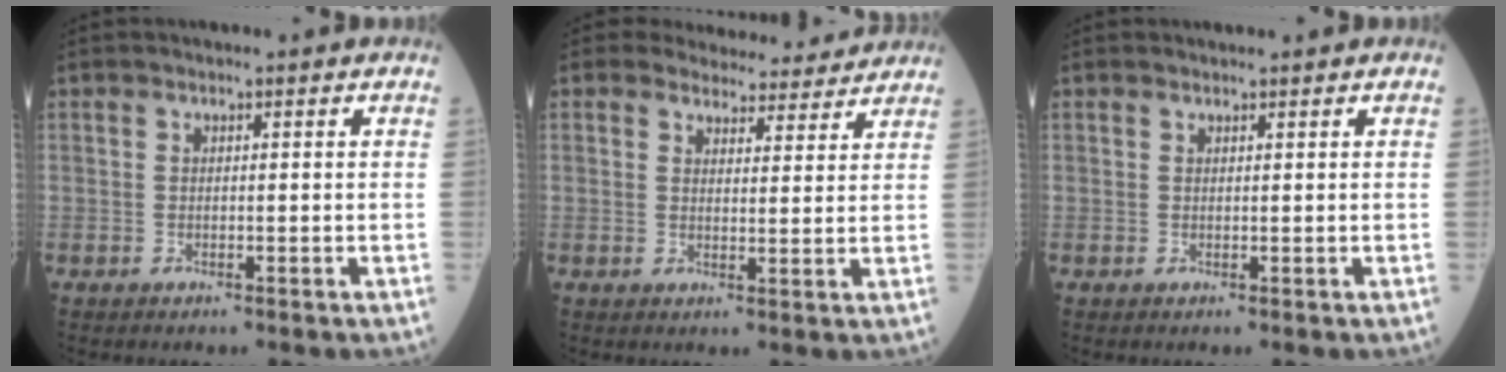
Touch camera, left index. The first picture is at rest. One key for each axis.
{"total": 8.8, "fx": 8.4, "fy": 2.7, "fz": 0.8, "tx": 0.010, "ty": 0.002, "tz": 0.091}
{"total": 0.8, "fx": 0.8, "fy": 0.0, "fz": 0.1, "tx": -0.006, "ty": 0.006, "tz": 0.014}